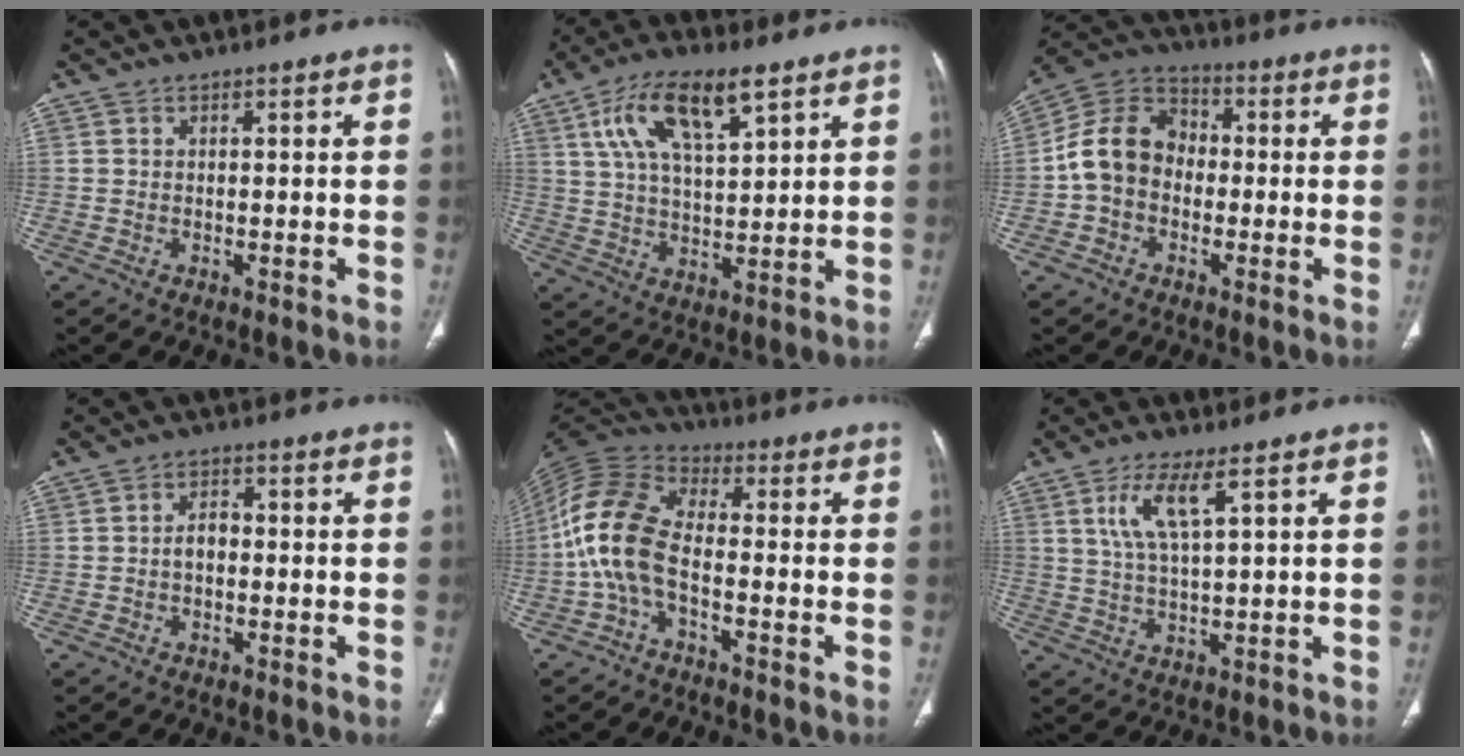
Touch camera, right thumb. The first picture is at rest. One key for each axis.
{"total": 13.6, "fx": 6.9, "fy": 5.2, "fz": 10.5, "tx": -0.182, "ty": -0.010, "tz": 0.127}
{"total": 11.2, "fx": -1.4, "fy": 8.9, "fz": 6.6, "tx": -0.112, "ty": 0.039, "tz": -0.041}
{"total": 2.9, "fx": -0.5, "fy": 1.9, "fz": 2.1, "tx": -0.026, "ty": 0.012, "tz": -0.015}
{"total": 12.0, "fx": -2.8, "fy": 6.4, "fz": 9.8, "tx": -0.208, "ty": 0.038, "tz": -0.067}
{"total": 6.8, "fx": 3.1, "fy": 1.3, "fz": 6.0, "tx": -0.134, "ty": -0.015, "tz": 0.067}